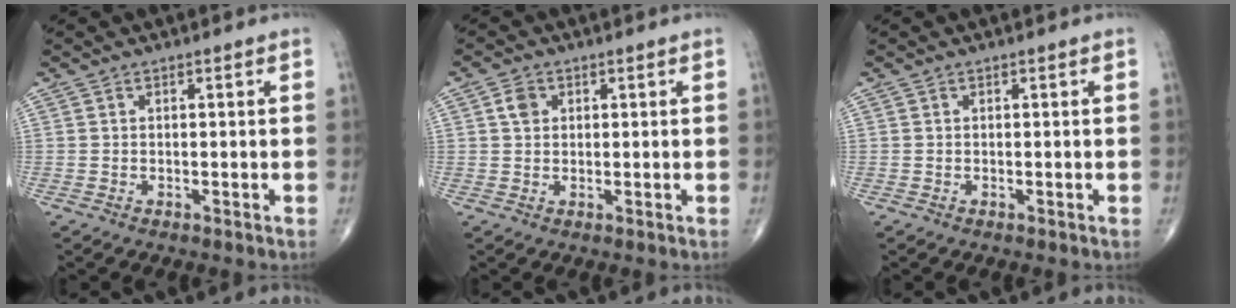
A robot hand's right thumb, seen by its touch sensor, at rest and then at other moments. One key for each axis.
{"total": 2.6, "fx": 0.8, "fy": 2.1, "fz": 1.4, "tx": -0.019, "ty": 0.001, "tz": 0.013}
{"total": 0.0}